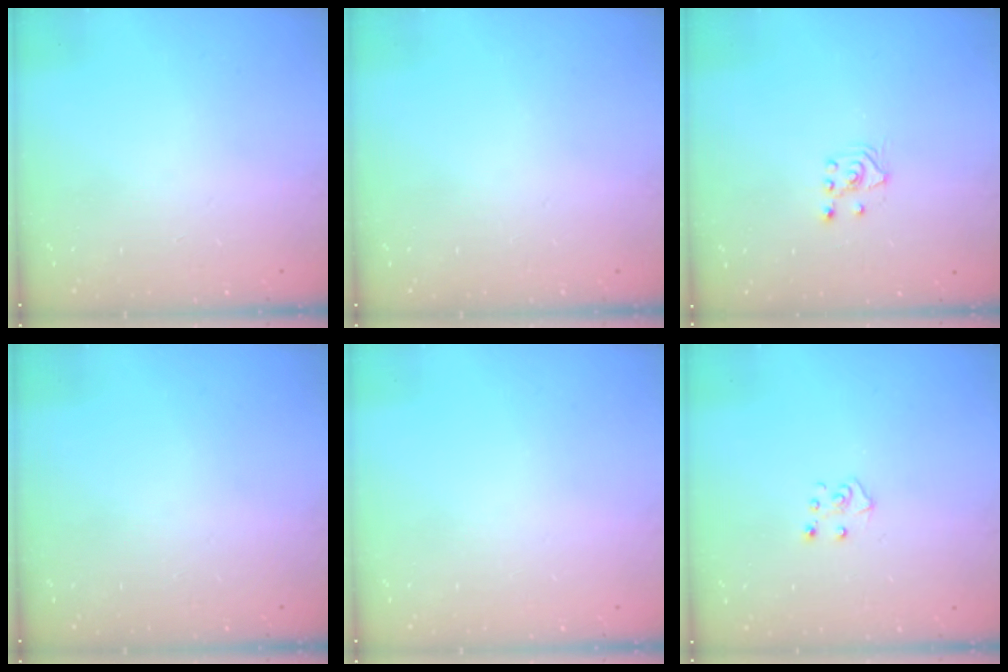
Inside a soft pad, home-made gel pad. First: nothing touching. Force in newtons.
{"total": 0.0}
{"total": 2.6, "press": 2.4, "slide": 0.8}
{"total": 0.0}
{"total": 0.0}
{"total": 5.1, "press": 5.1, "slide": 0.4}